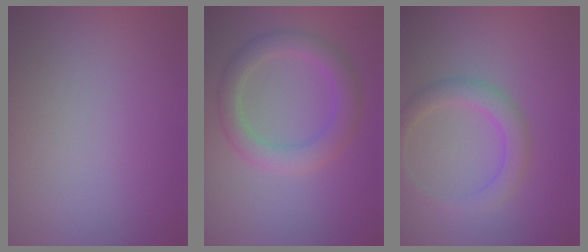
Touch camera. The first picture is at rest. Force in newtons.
{"total": 3.7, "press": 3.7, "slide": 0.5}
{"total": 2.8, "press": 2.8, "slide": 0.1}